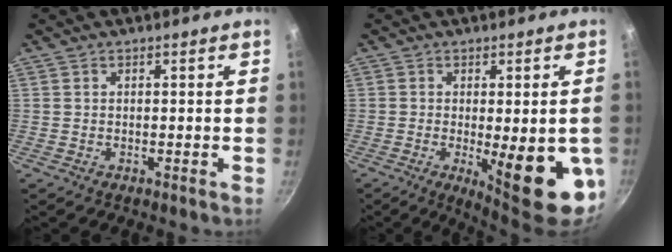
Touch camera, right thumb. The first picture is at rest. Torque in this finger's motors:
{"motor_torque": [0.05, 1.01, 0.73, -0.71, 0.10]}